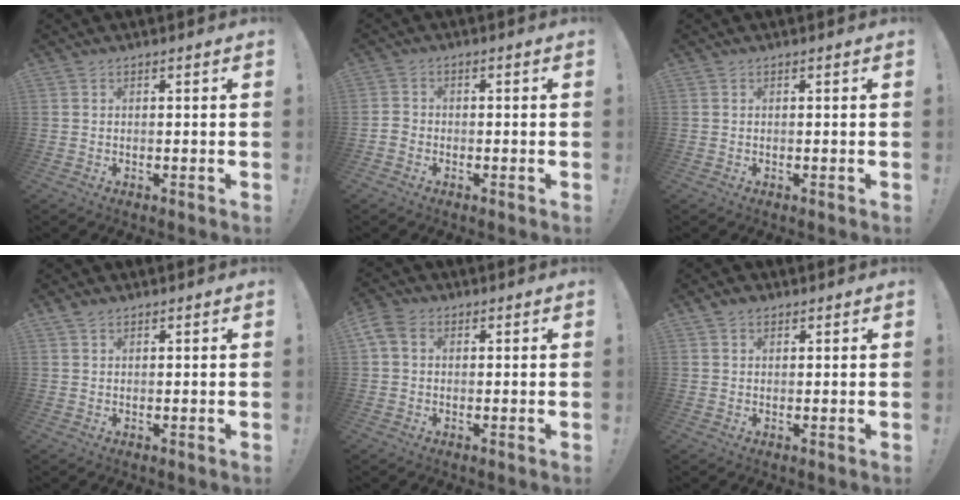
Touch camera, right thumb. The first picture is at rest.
{"total": 2.4, "force": [-1.6, 1.7, 0.8], "torque": [-0.019, 0.008, -0.031]}
{"total": 0.0}
{"total": 1.2, "force": [0.9, 0.7, 0.5], "torque": [-0.012, -0.001, 0.016]}
{"total": 5.5, "force": [1.8, 4.2, 3.1], "torque": [-0.063, 0.003, 0.035]}
{"total": 1.9, "force": [1.2, 1.3, 0.8], "torque": [-0.006, -0.006, 0.021]}